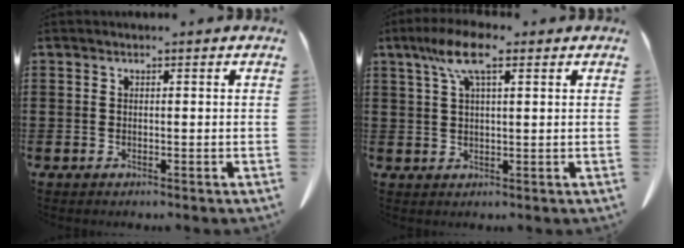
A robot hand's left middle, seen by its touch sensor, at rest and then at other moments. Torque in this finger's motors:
{"motor_torque": [1.12, -0.40, 0.60, 0.16]}